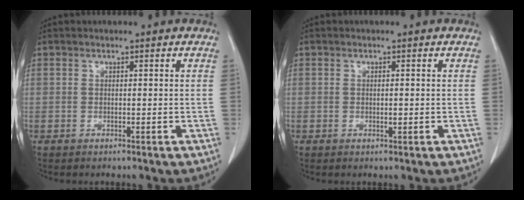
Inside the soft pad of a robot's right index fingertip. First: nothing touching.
{"total": 0.9, "force": [-0.1, 0.2, 0.8], "torque": [-0.014, -0.001, -0.001]}